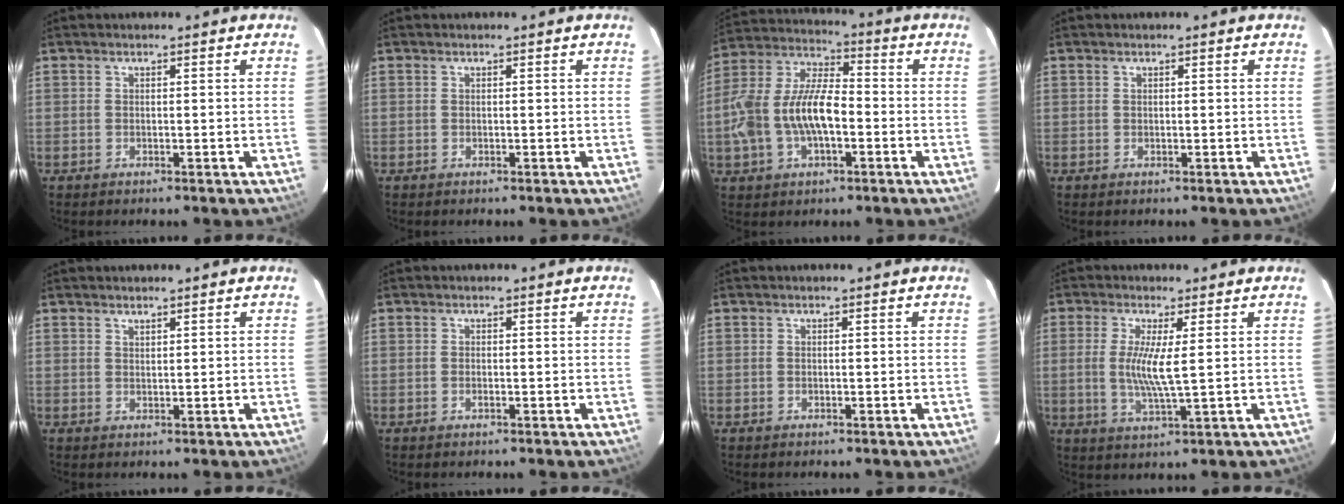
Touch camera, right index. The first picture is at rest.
{"total": 0.0}
{"total": 14.9, "force": [-3.2, 7.5, 12.4], "torque": [-0.261, 0.012, -0.058]}
{"total": 0.0}
{"total": 1.0, "force": [0.9, 0.2, 0.3], "torque": [-0.006, 0.001, 0.017]}
{"total": 0.6, "force": [-0.2, 0.3, 0.4], "torque": [-0.009, 0.000, -0.005]}
{"total": 0.0}
{"total": 6.3, "force": [0.6, 0.4, 6.3], "torque": [-0.130, -0.010, 0.007]}